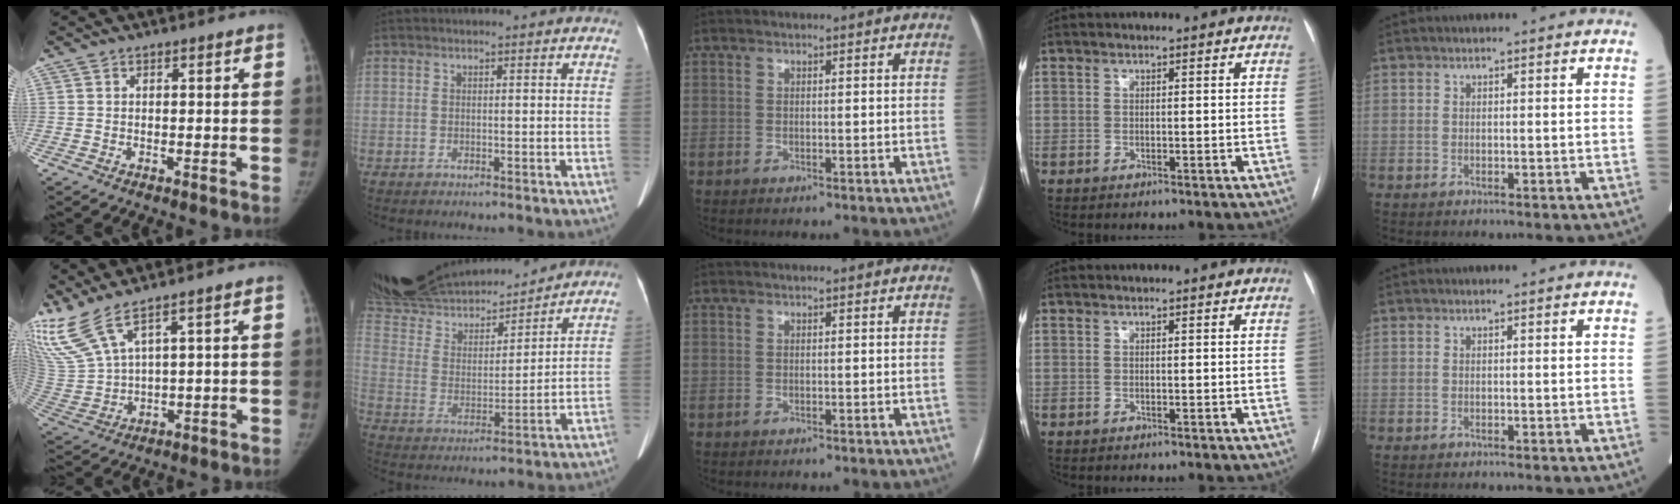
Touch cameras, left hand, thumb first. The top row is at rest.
{"thumb": {"total": 9.6, "force": [7.5, 1.3, 5.9], "torque": [-0.147, -0.035, 0.177]}, "index": {"total": 26.0, "force": [23.3, 6.6, 9.3], "torque": [-0.214, 0.013, 0.389]}}